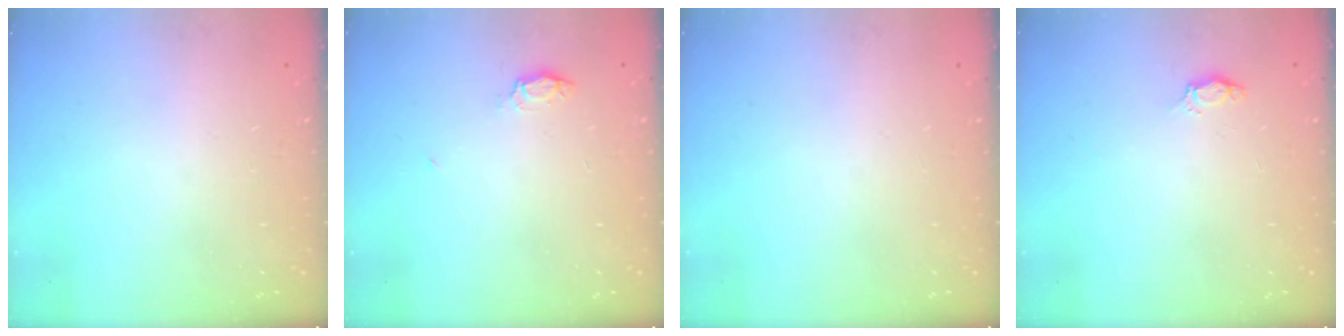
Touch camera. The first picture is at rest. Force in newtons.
{"total": 3.6, "press": 3.6, "slide": 0.5}
{"total": 0.0}
{"total": 3.0, "press": 2.9, "slide": 0.4}